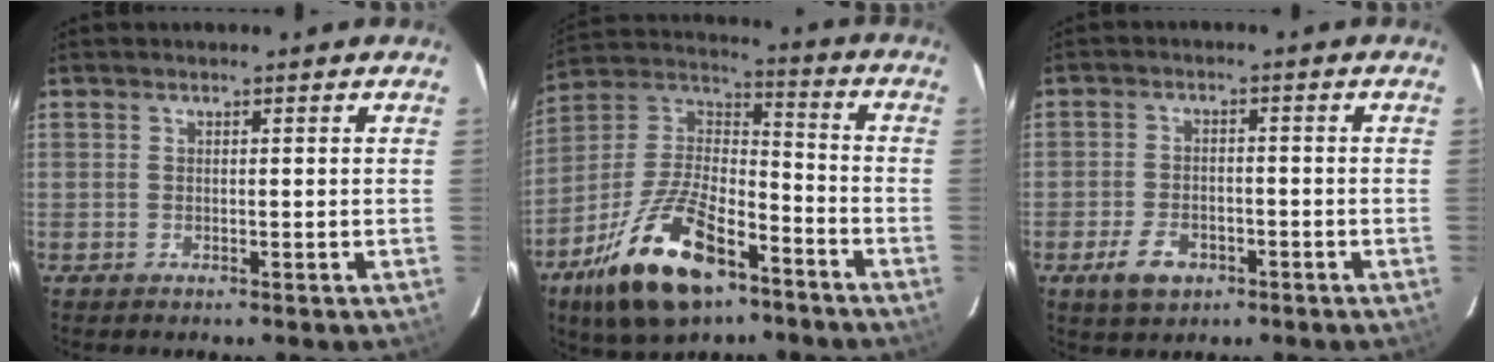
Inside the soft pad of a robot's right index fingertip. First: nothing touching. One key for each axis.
{"total": 21.1, "fx": -12.0, "fy": 9.5, "fz": 14.5, "tx": -0.294, "ty": -0.006, "tz": -0.207}
{"total": 6.1, "fx": -3.5, "fy": 3.6, "fz": 3.4, "tx": -0.084, "ty": -0.001, "tz": -0.059}